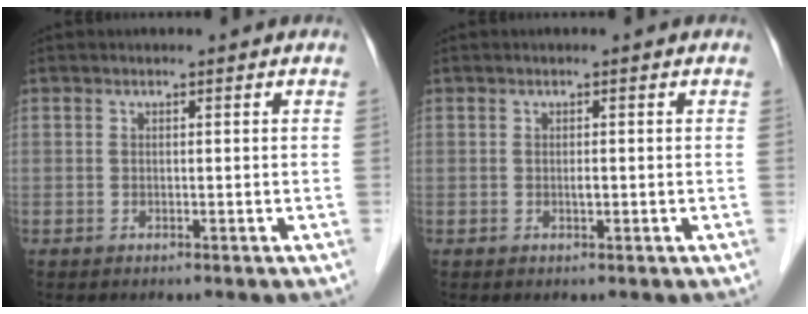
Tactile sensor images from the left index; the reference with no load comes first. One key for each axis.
{"total": 0.6, "fx": -0.2, "fy": 0.2, "fz": 0.6, "tx": -0.011, "ty": 0.001, "tz": -0.004}